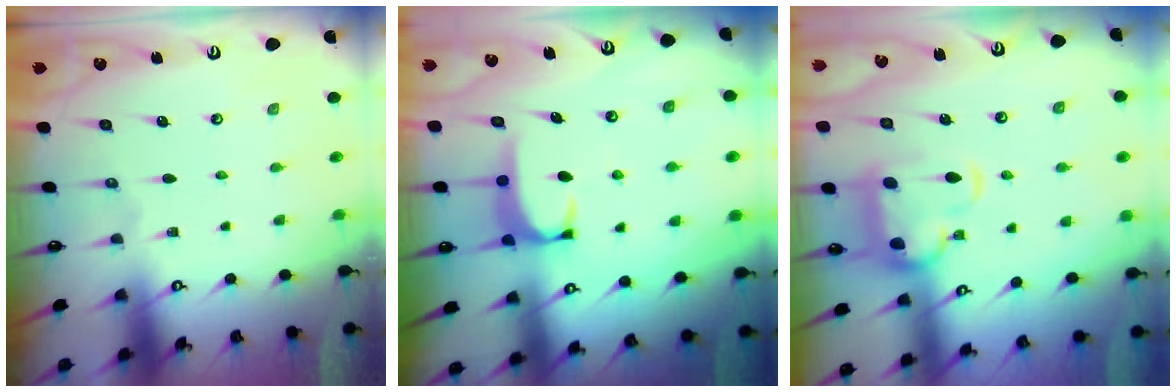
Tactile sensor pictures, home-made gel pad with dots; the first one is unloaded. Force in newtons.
{"total": 2.2, "press": 2.1, "slide": 0.5}
{"total": 6.3, "press": 6.0, "slide": 1.8}